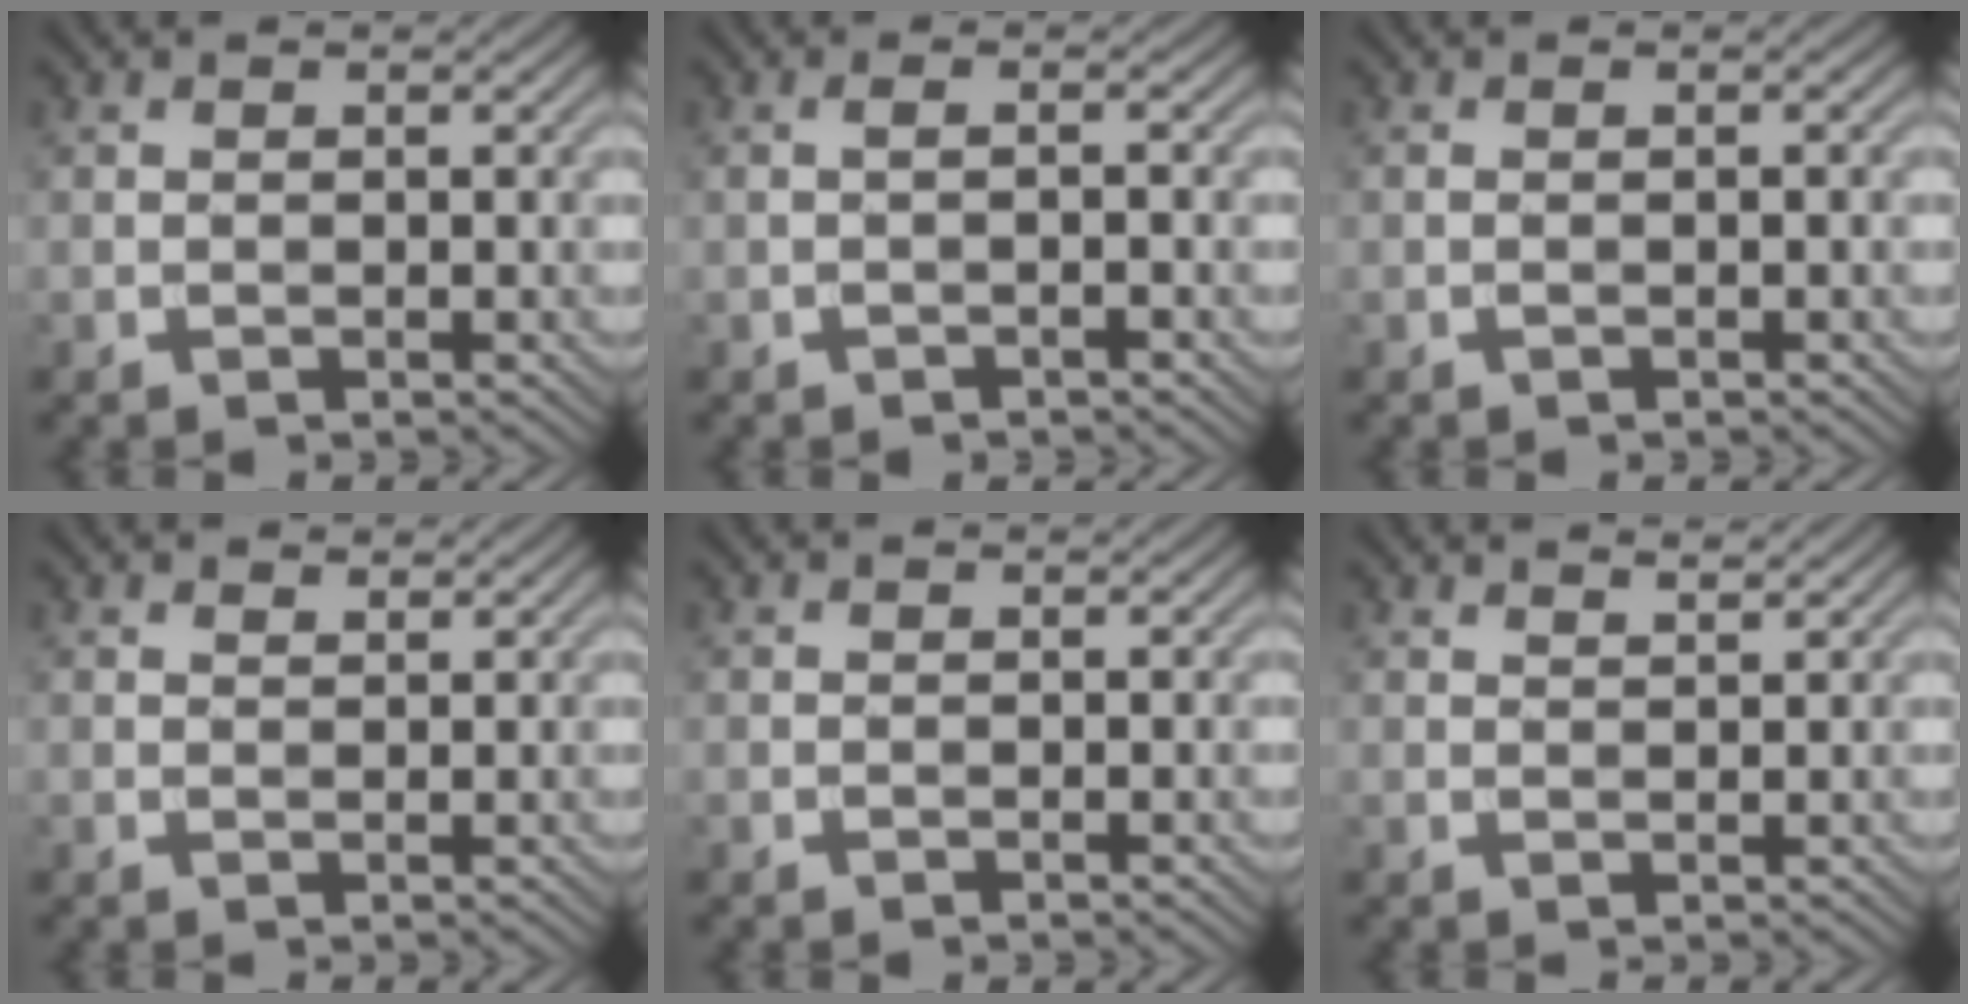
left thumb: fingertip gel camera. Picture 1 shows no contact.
{"total": 1.4, "force": [-0.5, 0.1, 1.3], "torque": [-0.020, 0.010, -0.017]}
{"total": 1.3, "force": [-0.1, 0.1, 1.3], "torque": [-0.022, 0.005, -0.006]}
{"total": 1.2, "force": [1.1, 0.3, 0.4], "torque": [-0.013, 0.000, 0.024]}
{"total": 0.0}
{"total": 1.8, "force": [1.6, 0.1, 0.8], "torque": [-0.019, -0.002, 0.029]}